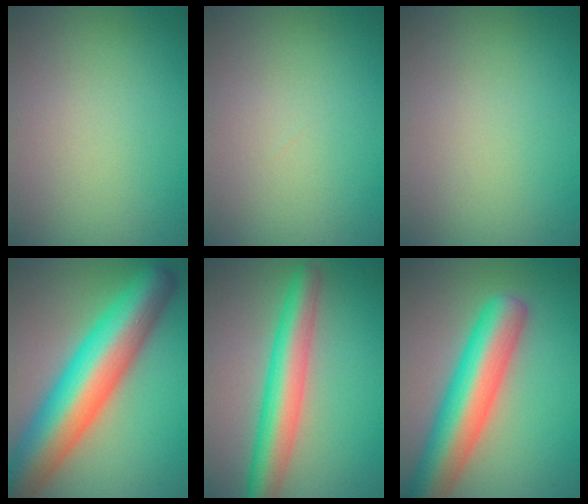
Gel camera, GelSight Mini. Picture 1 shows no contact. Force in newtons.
{"total": 0.0}
{"total": 0.0}
{"total": 13.1, "press": 13.1, "slide": 0.4}
{"total": 6.3, "press": 6.3, "slide": 0.2}
{"total": 9.5, "press": 9.5, "slide": 0.5}